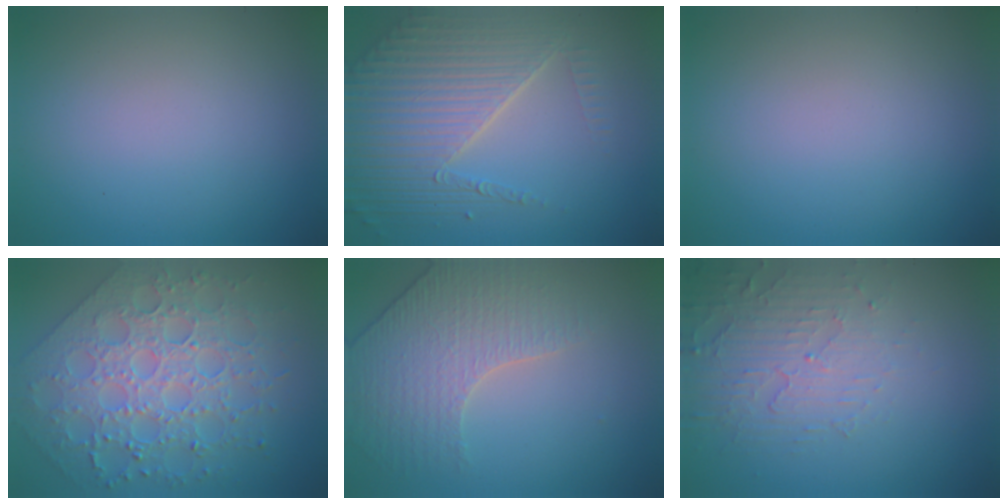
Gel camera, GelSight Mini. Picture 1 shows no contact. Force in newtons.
{"total": 7.6, "press": 5.4, "slide": 5.3}
{"total": 0.0}
{"total": 6.8, "press": 6.0, "slide": 3.3}
{"total": 3.8, "press": 3.6, "slide": 1.2}
{"total": 4.9, "press": 3.2, "slide": 3.7}